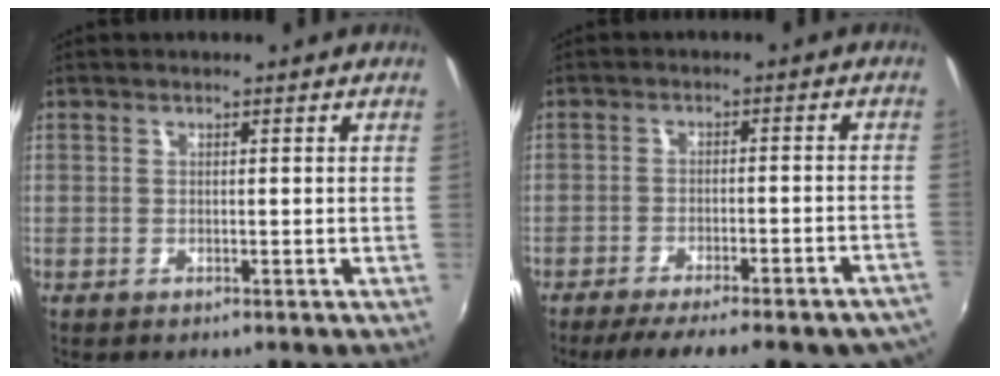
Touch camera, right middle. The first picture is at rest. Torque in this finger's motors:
{"motor_torque": [1.06, -1.08, 0.33, 0.07]}